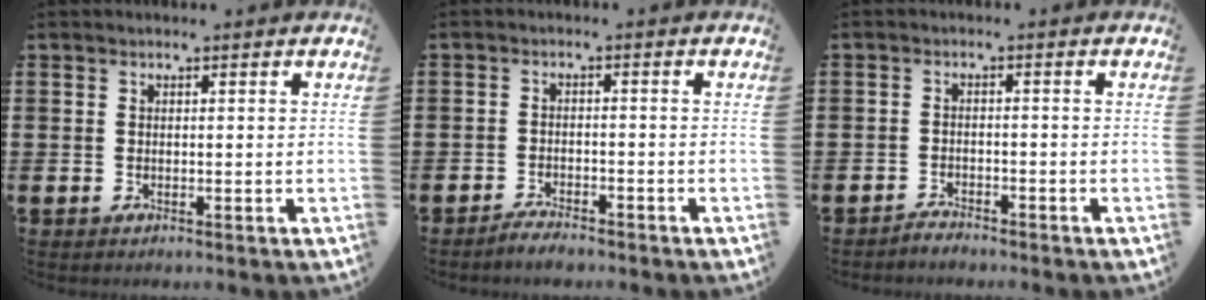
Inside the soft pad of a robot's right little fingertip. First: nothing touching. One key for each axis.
{"total": 1.9, "fx": -1.9, "fy": 0.2, "fz": 0.3, "tx": -0.010, "ty": 0.005, "tz": -0.039}
{"total": 1.5, "fx": -1.5, "fy": 0.0, "fz": -0.1, "tx": -0.003, "ty": 0.005, "tz": -0.033}